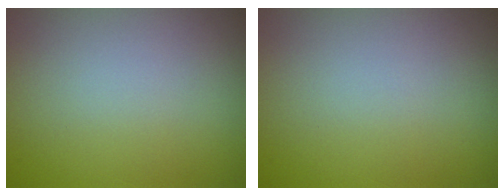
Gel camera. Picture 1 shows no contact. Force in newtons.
{"total": 0.0}